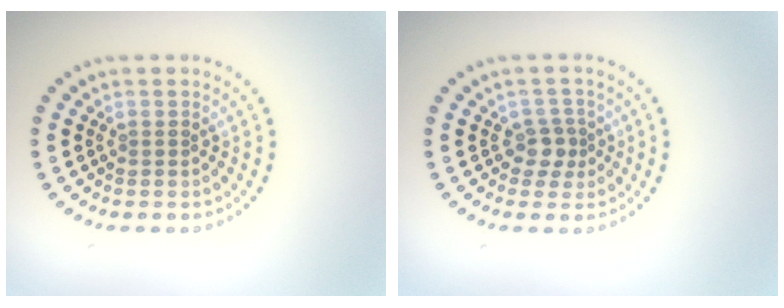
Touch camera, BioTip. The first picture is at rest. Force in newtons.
{"total": 1.9, "press": 1.6, "slide": 1.1}